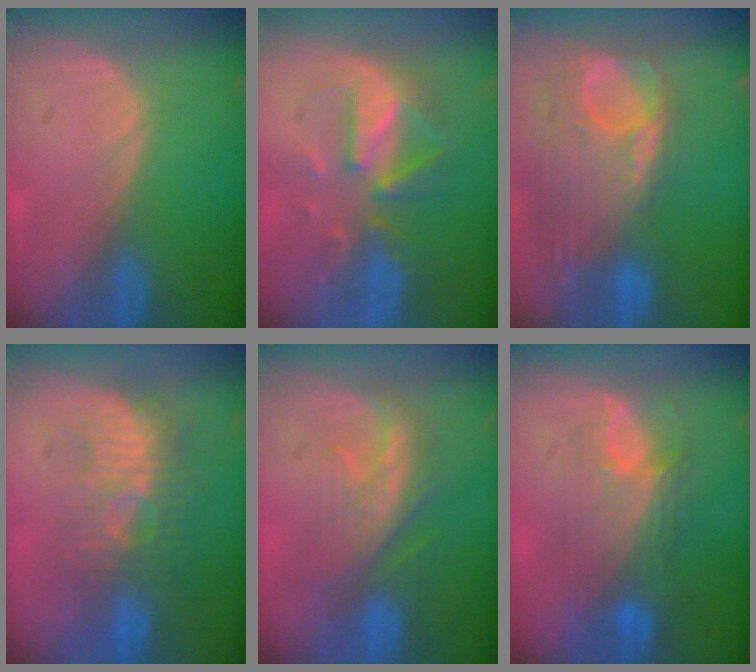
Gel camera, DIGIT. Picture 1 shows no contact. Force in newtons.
{"total": 8.1, "press": 7.9, "slide": 2.0}
{"total": 12.7, "press": 10.6, "slide": 6.9}
{"total": 9.1, "press": 8.7, "slide": 2.6}
{"total": 8.2, "press": 7.9, "slide": 1.8}
{"total": 8.7, "press": 8.2, "slide": 2.9}